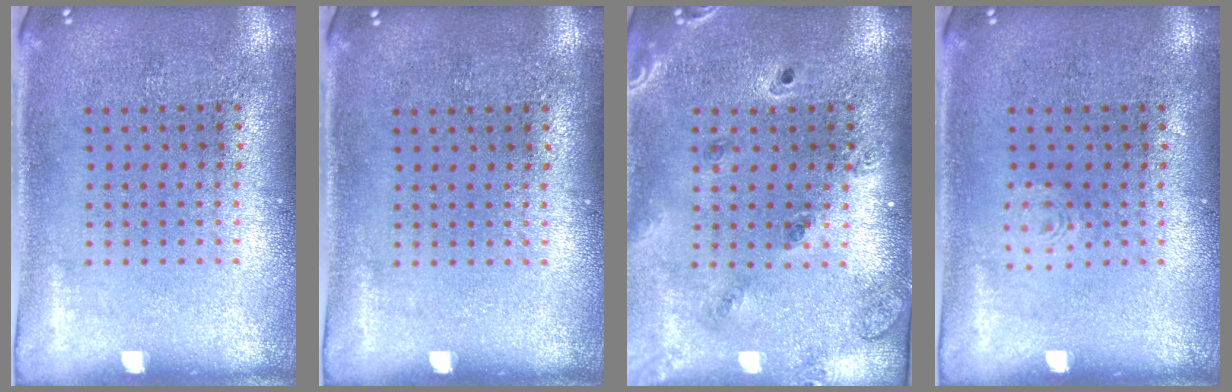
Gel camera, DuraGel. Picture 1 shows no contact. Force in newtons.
{"total": 0.0}
{"total": 1.4, "press": 1.3, "slide": 0.2}
{"total": 0.8, "press": 0.8, "slide": 0.2}